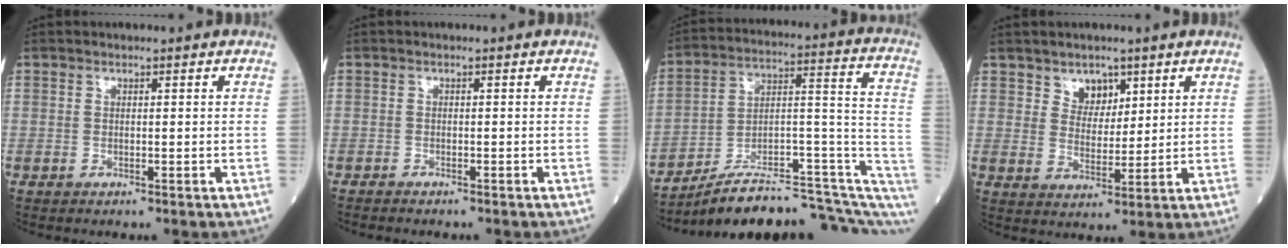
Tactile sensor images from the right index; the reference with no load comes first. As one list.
[{"total": 1.5, "force": [-1.4, 0.3, 0.5], "torque": [-0.011, -0.003, -0.020]}, {"total": 20.4, "force": [-15.6, 4.5, 12.4], "torque": [-0.122, 0.066, -0.229]}, {"total": 4.3, "force": [2.8, 2.8, 1.8], "torque": [-0.023, -0.001, 0.051]}]